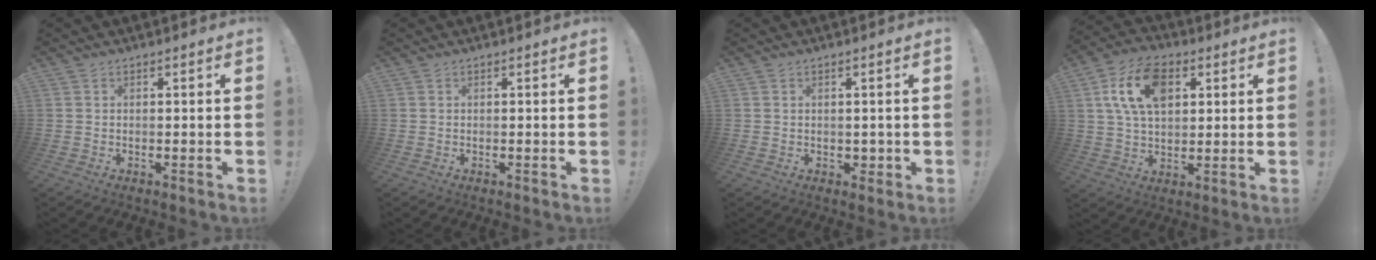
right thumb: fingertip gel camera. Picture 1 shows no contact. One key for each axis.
{"total": 0.0}
{"total": 2.1, "fx": 0.6, "fy": 1.9, "fz": 0.7, "tx": 0.001, "ty": -0.005, "tz": 0.009}
{"total": 15.6, "fx": 5.5, "fy": 10.0, "fz": 10.6, "tx": -0.173, "ty": -0.002, "tz": 0.102}